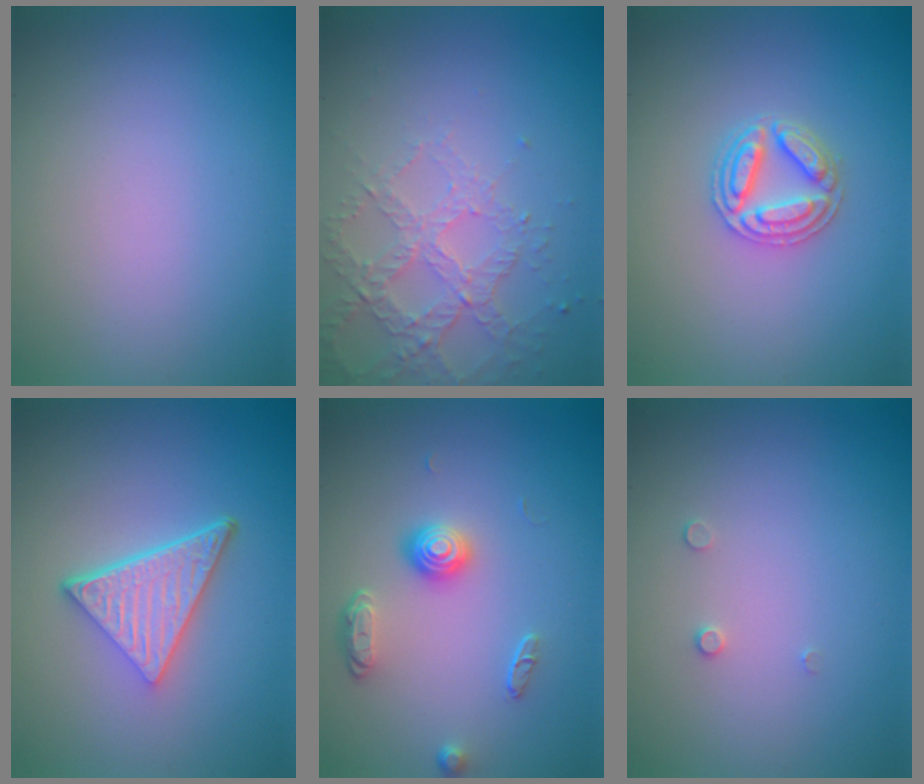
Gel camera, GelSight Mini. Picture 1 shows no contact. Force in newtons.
{"total": 4.2, "press": 3.2, "slide": 2.8}
{"total": 2.9, "press": 2.9, "slide": 0.5}
{"total": 5.1, "press": 3.6, "slide": 3.7}
{"total": 2.3, "press": 1.8, "slide": 1.4}
{"total": 0.6, "press": 0.6, "slide": 0.2}